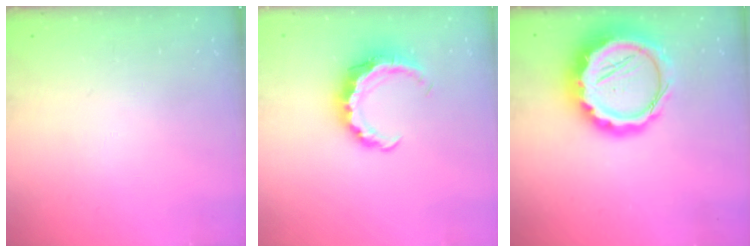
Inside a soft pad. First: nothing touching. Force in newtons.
{"total": 8.5, "press": 8.5, "slide": 0.8}
{"total": 16.2, "press": 15.8, "slide": 3.7}